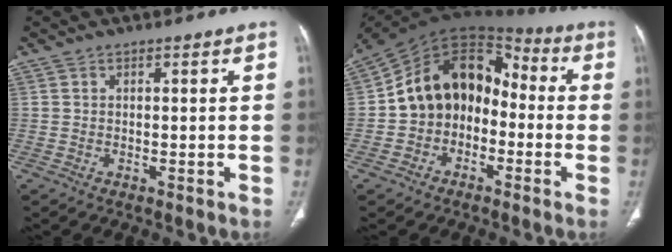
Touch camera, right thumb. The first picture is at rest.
{"total": 15.4, "force": [-2.2, 11.9, 9.4], "torque": [-0.114, 0.070, -0.052]}